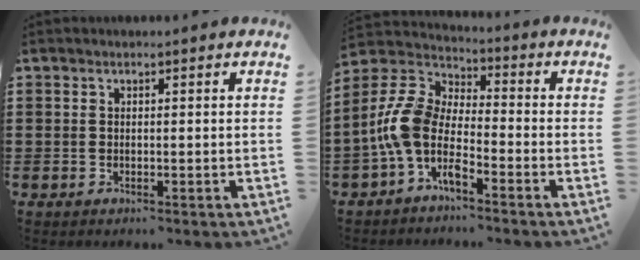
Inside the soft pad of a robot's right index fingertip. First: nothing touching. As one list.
[{"total": 8.4, "force": [-3.7, 4.0, 6.5], "torque": [-0.186, -0.026, -0.084]}]